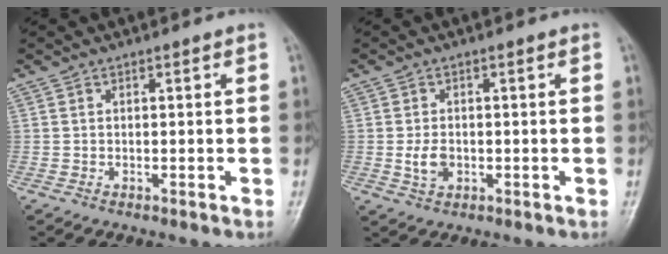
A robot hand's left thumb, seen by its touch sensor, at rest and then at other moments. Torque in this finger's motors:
{"motor_torque": [0.04, -0.18, 0.50, 0.16, 0.02]}